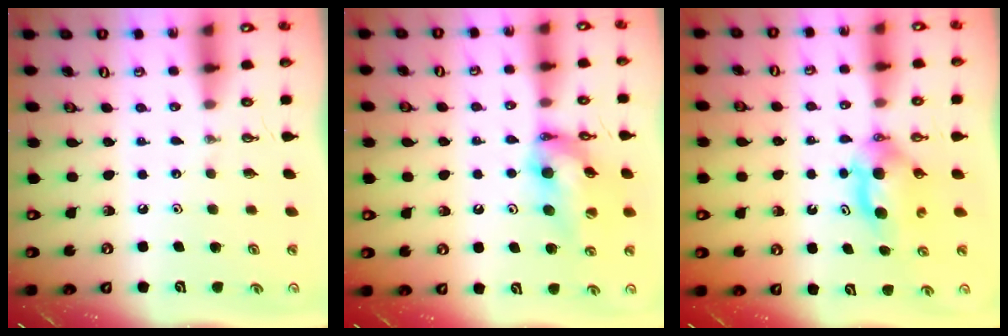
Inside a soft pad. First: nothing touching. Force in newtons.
{"total": 14.5, "press": 13.0, "slide": 6.3}
{"total": 6.8, "press": 5.9, "slide": 3.2}